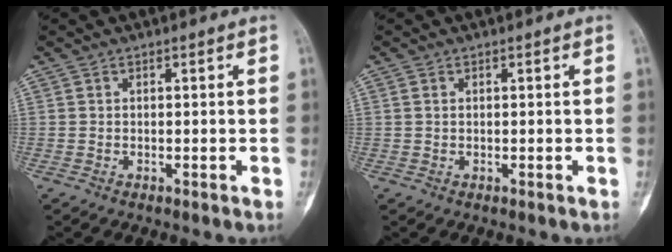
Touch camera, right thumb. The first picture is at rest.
{"total": 0.6, "force": [0.2, 0.4, 0.4], "torque": [-0.009, 0.002, 0.003]}